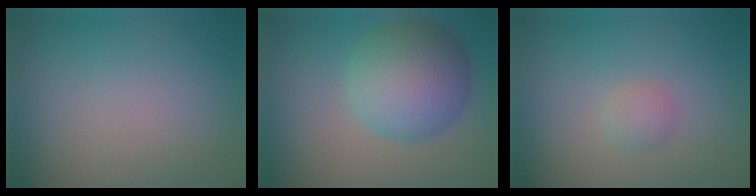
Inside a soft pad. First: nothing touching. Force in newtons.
{"total": 7.7, "press": 7.7, "slide": 0.1}
{"total": 1.1, "press": 1.1, "slide": 0.1}